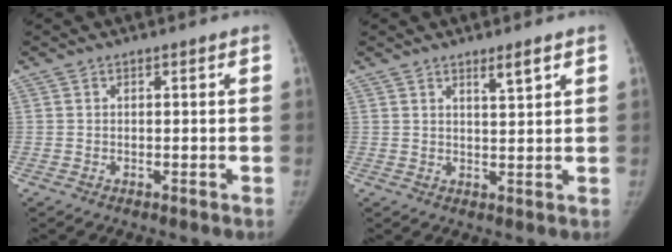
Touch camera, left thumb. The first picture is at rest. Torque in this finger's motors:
{"motor_torque": [0.50, -0.01, 0.26, -0.69, 0.14]}